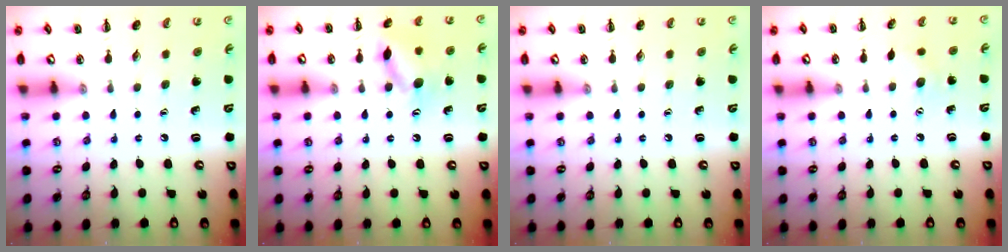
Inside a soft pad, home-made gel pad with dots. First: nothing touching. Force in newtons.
{"total": 11.6, "press": 11.6, "slide": 0.8}
{"total": 0.0}
{"total": 5.0, "press": 4.9, "slide": 1.1}